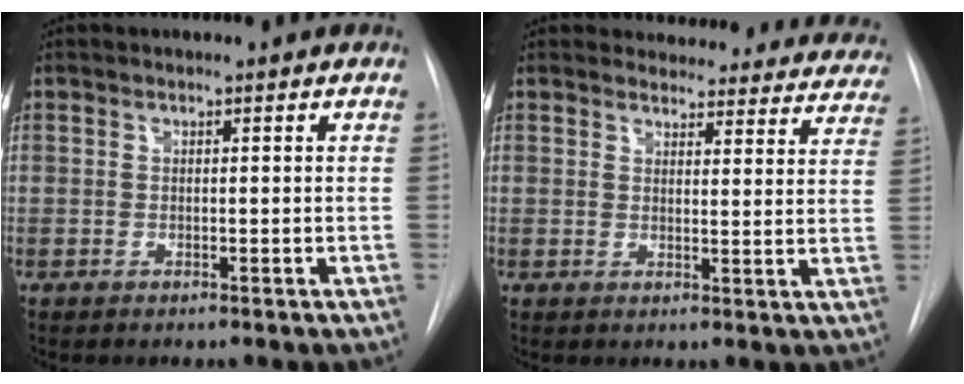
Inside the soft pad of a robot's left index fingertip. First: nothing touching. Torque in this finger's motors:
{"motor_torque": [0.86, -1.28, -0.01, -0.03]}